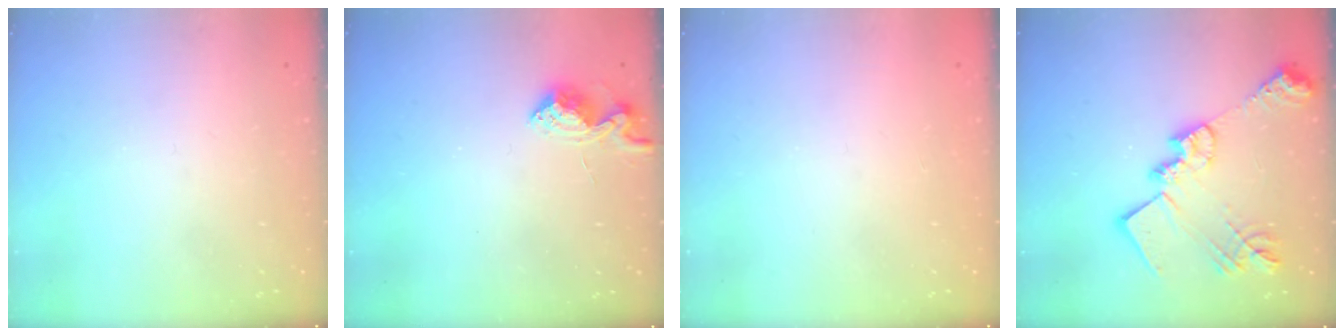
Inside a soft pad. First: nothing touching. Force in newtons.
{"total": 8.9, "press": 8.9, "slide": 0.4}
{"total": 1.0, "press": 0.9, "slide": 0.1}
{"total": 22.5, "press": 22.4, "slide": 1.8}